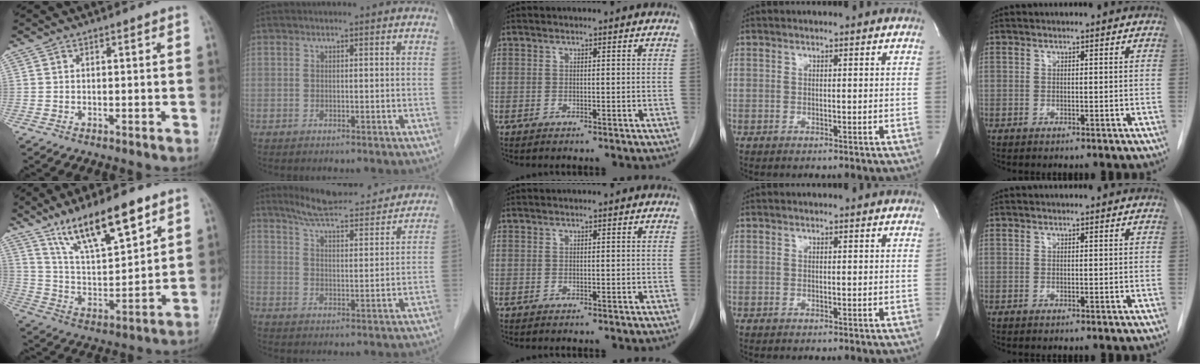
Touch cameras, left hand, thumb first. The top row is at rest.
{"thumb": {"total": 16.2, "force": [10.5, 4.8, 11.2], "torque": [-0.172, -0.047, 0.200]}, "index": {"total": 17.6, "force": [16.2, 2.7, 6.4], "torque": [-0.094, 0.004, 0.222]}}